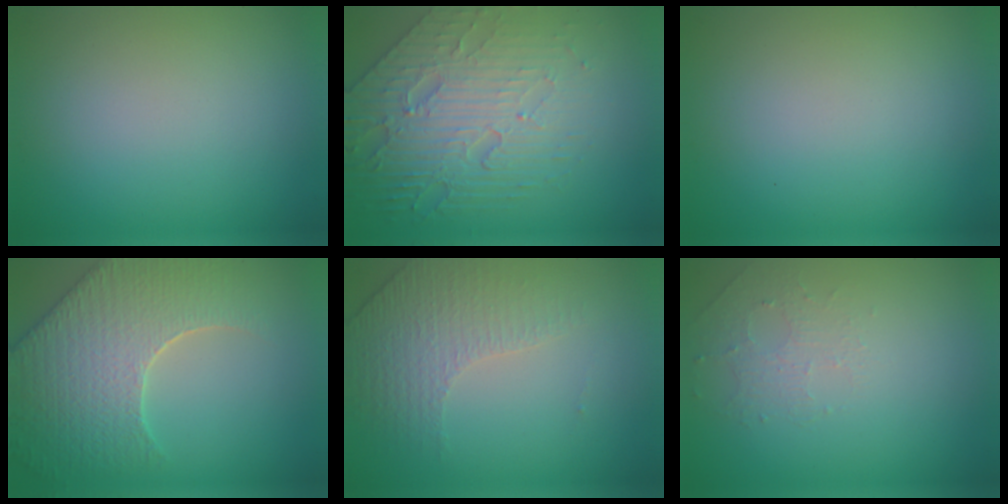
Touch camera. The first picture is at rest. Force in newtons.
{"total": 7.9, "press": 5.6, "slide": 5.7}
{"total": 0.0}
{"total": 8.3, "press": 6.4, "slide": 5.2}
{"total": 4.3, "press": 2.9, "slide": 3.2}
{"total": 1.4, "press": 0.7, "slide": 1.2}